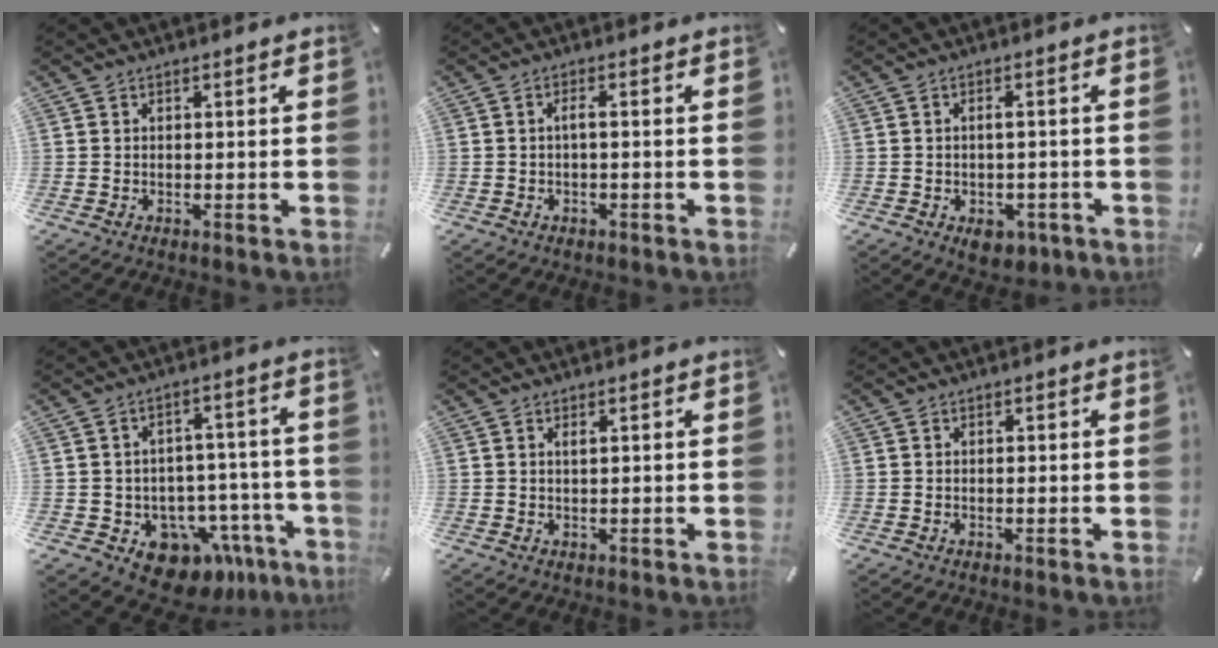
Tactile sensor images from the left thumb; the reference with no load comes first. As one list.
[{"total": 2.1, "force": [-0.4, 0.7, 1.9], "torque": [-0.034, 0.005, -0.010]}, {"total": 4.8, "force": [-1.8, 2.9, 3.4], "torque": [-0.052, 0.012, -0.027]}, {"total": 11.4, "force": [-6.6, 7.9, 4.9], "torque": [-0.047, 0.044, -0.099]}, {"total": 1.0, "force": [0.4, 0.4, 0.9], "torque": [-0.017, 0.001, 0.006]}, {"total": 0.5, "force": [-0.2, 0.3, 0.4], "torque": [-0.007, -0.001, -0.005]}]